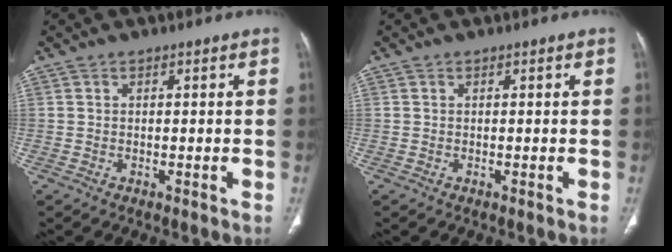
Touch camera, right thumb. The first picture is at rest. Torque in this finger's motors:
{"motor_torque": [0.07, 0.07, -0.18, 0.06, 0.00]}